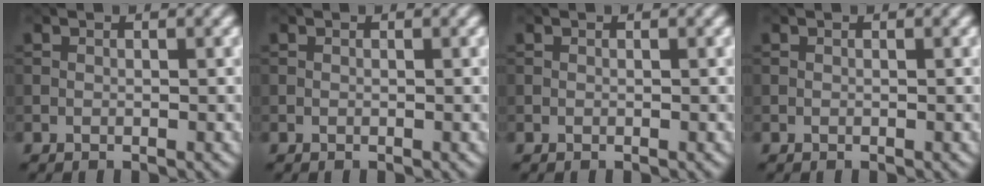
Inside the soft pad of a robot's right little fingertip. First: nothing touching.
{"total": 0.0}
{"total": 0.0}
{"total": 0.0}